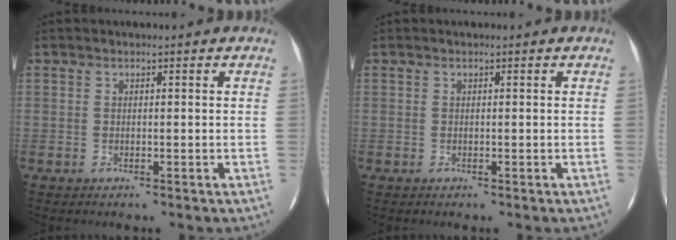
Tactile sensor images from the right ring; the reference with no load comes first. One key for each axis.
{"total": 0.0}